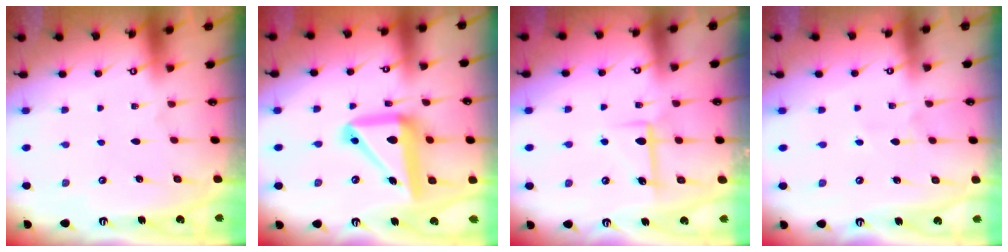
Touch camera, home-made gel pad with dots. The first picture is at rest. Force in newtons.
{"total": 18.0, "press": 17.9, "slide": 2.1}
{"total": 6.5, "press": 6.5, "slide": 0.3}
{"total": 2.8, "press": 2.8, "slide": 0.3}